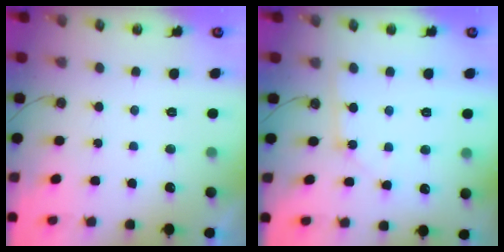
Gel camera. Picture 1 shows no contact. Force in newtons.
{"total": 2.0, "press": 2.0, "slide": 0.3}